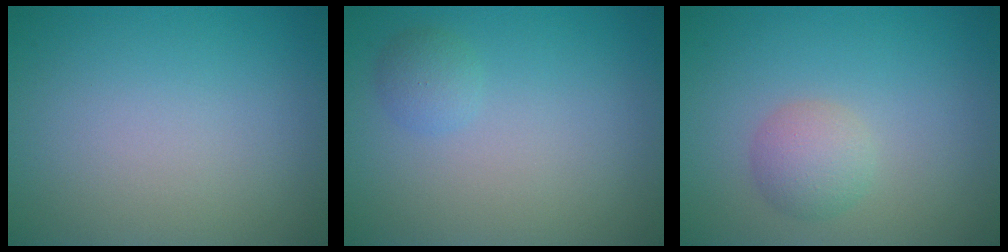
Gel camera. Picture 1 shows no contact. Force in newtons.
{"total": 1.3, "press": 1.3, "slide": 0.1}
{"total": 2.3, "press": 2.3, "slide": 0.0}